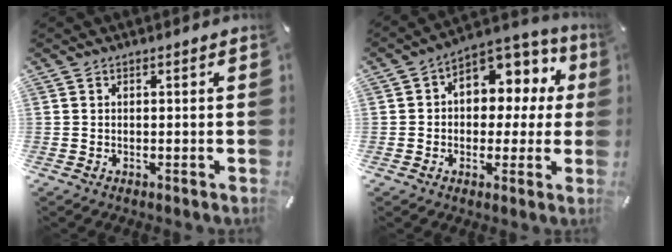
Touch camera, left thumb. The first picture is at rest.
{"total": 9.3, "force": [2.2, 7.5, 5.0], "torque": [-0.071, -0.015, 0.042]}